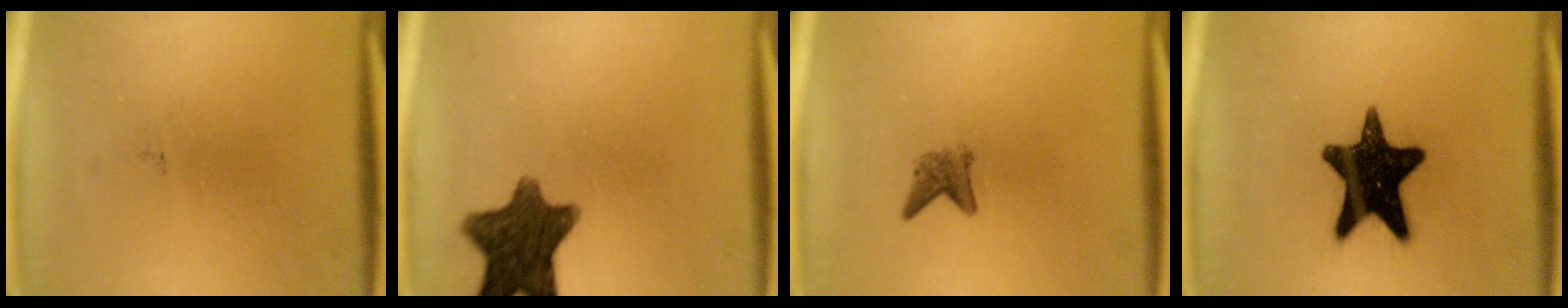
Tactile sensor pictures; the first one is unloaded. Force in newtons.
{"total": 11.4}
{"total": 2.1}
{"total": 16.5}